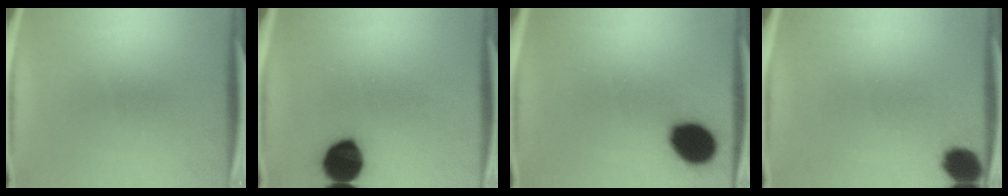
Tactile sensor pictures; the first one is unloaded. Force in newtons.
{"total": 12.8}
{"total": 12.0}
{"total": 6.7}